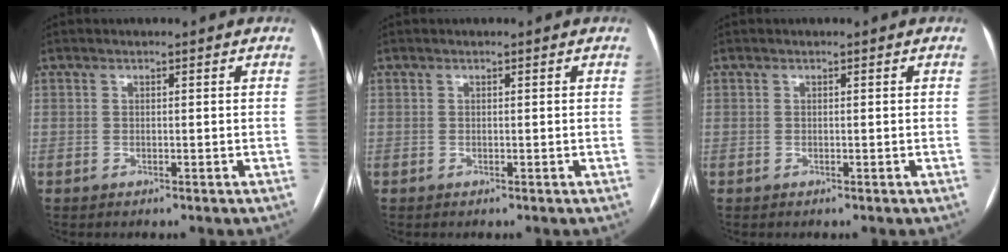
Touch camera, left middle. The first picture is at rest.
{"total": 0.0}
{"total": 0.0}